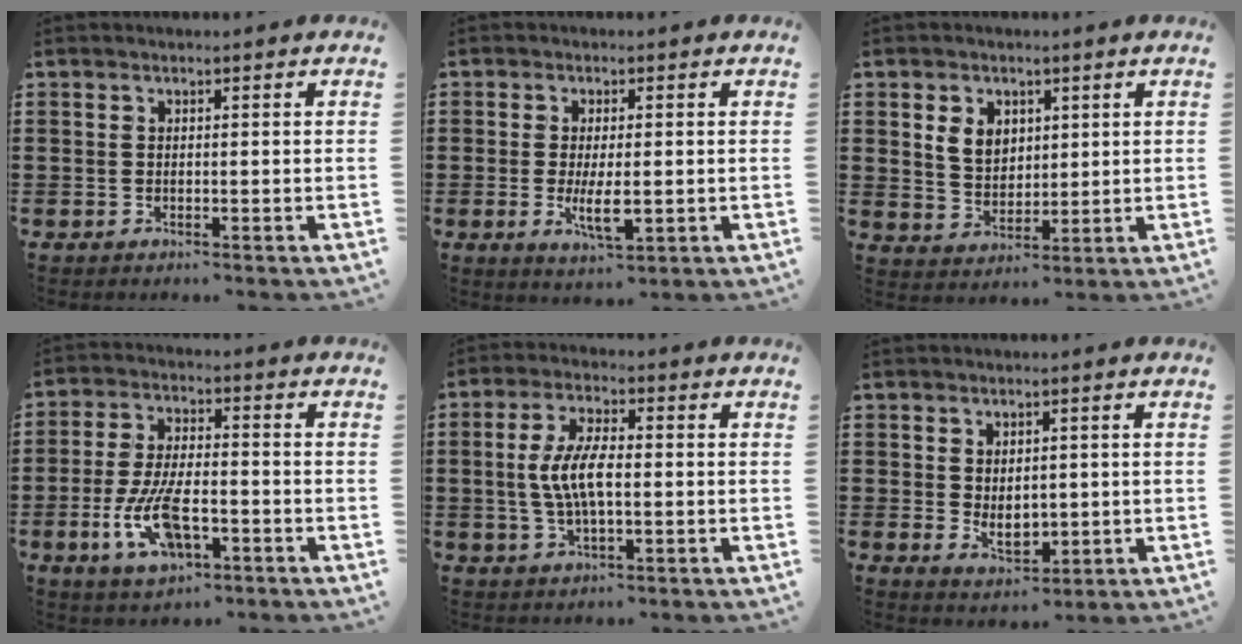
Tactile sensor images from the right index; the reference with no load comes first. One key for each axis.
{"total": 5.2, "fx": -0.7, "fy": 2.0, "fz": 4.7, "tx": -0.087, "ty": -0.006, "tz": -0.017}
{"total": 5.0, "fx": 1.8, "fy": 3.9, "fz": 2.5, "tx": -0.065, "ty": 0.013, "tz": 0.032}
{"total": 10.2, "fx": -3.7, "fy": 4.4, "fz": 8.4, "tx": -0.187, "ty": -0.009, "tz": -0.067}
{"total": 7.2, "fx": -0.3, "fy": 2.7, "fz": 6.7, "tx": -0.149, "ty": -0.003, "tz": -0.014}
{"total": 3.9, "fx": 0.2, "fy": 2.6, "fz": 2.9, "tx": -0.042, "ty": 0.000, "tz": 0.000}